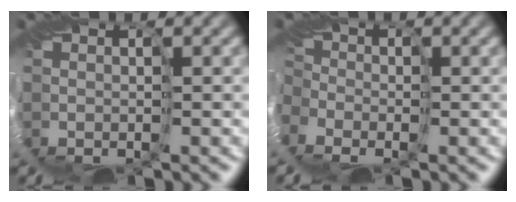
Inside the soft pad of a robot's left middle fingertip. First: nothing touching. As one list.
[{"total": 2.9, "force": [-2.2, 1.8, 0.6], "torque": [-0.022, -0.018, -0.039]}]